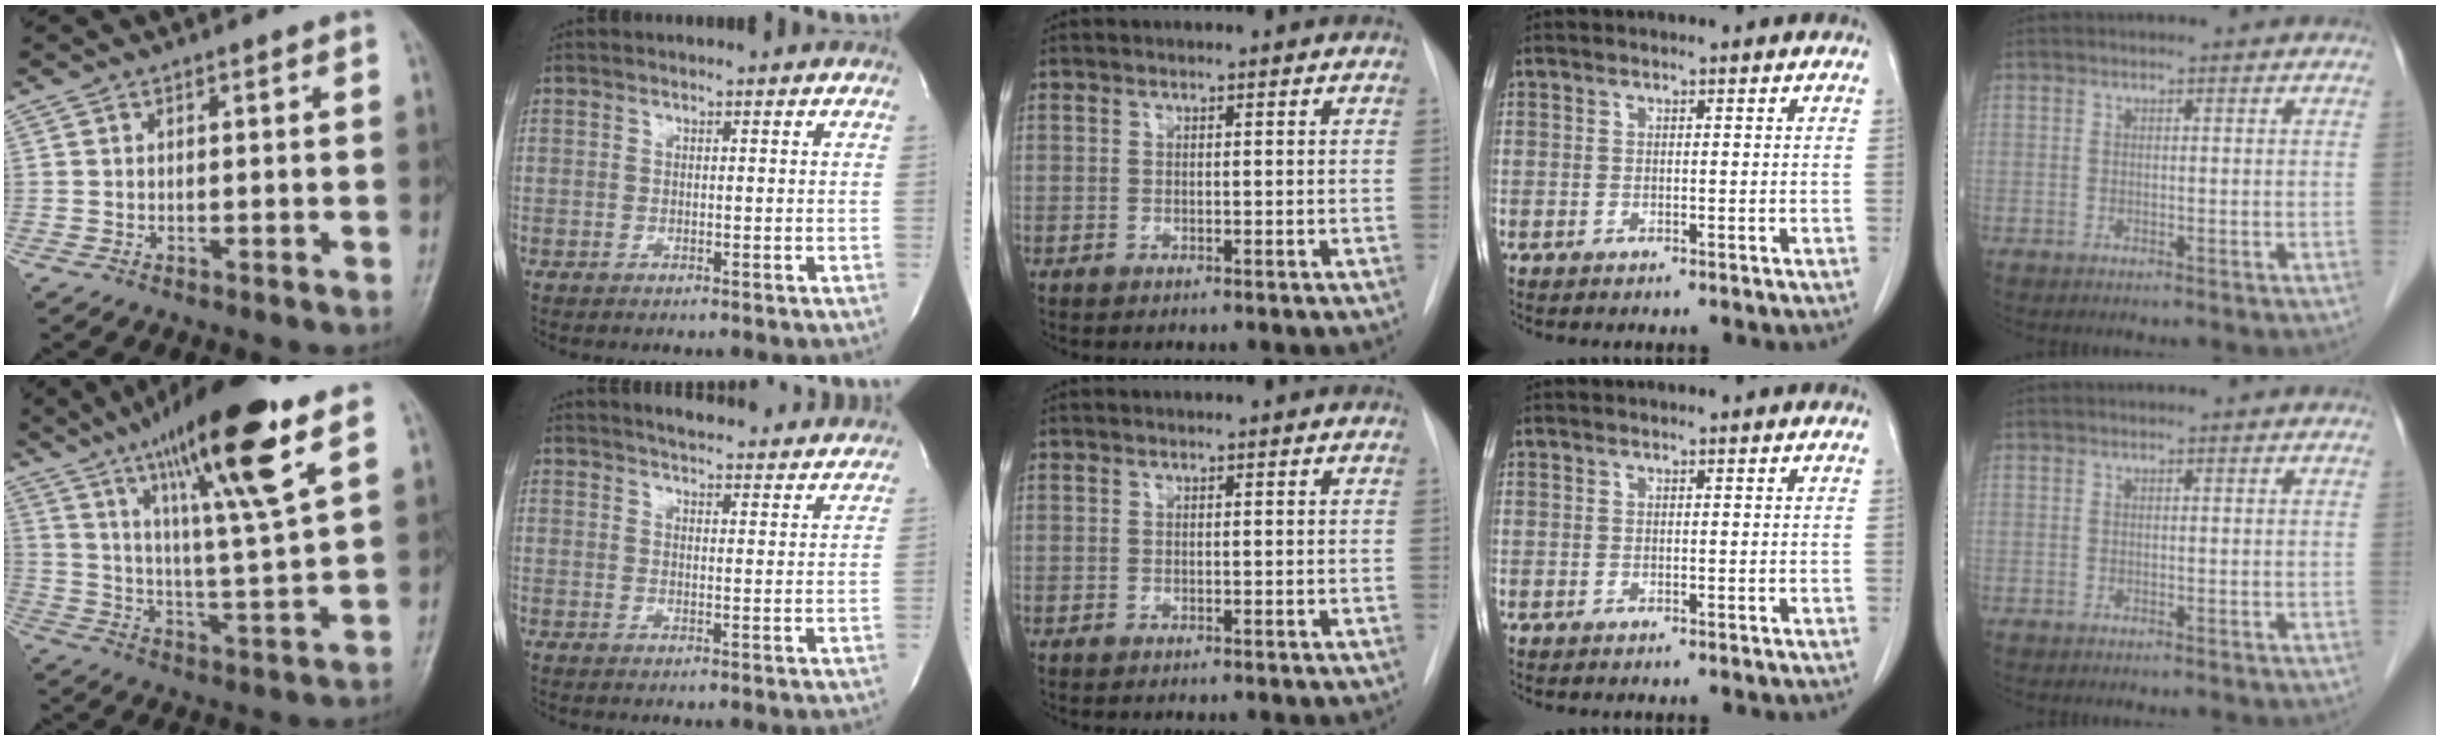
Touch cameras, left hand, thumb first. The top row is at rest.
{"thumb": {"total": 20.4, "force": [12.1, 2.4, 16.3], "torque": [-0.259, -0.050, 0.203]}, "index": {"total": 16.4, "force": [15.4, 2.6, 5.1], "torque": [-0.061, 0.005, 0.185]}}